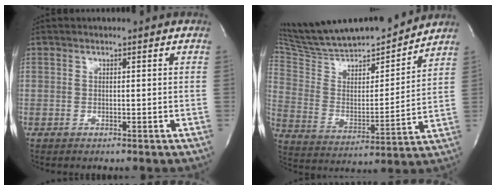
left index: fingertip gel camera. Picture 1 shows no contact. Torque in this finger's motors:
{"motor_torque": [0.55, -0.99, 0.08, 0.05]}